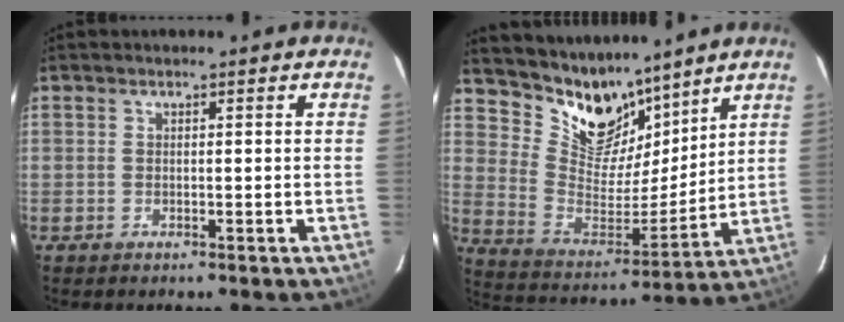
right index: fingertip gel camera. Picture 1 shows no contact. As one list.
[{"total": 15.0, "force": [11.8, 7.5, 5.5], "torque": [-0.119, -0.007, 0.224]}]